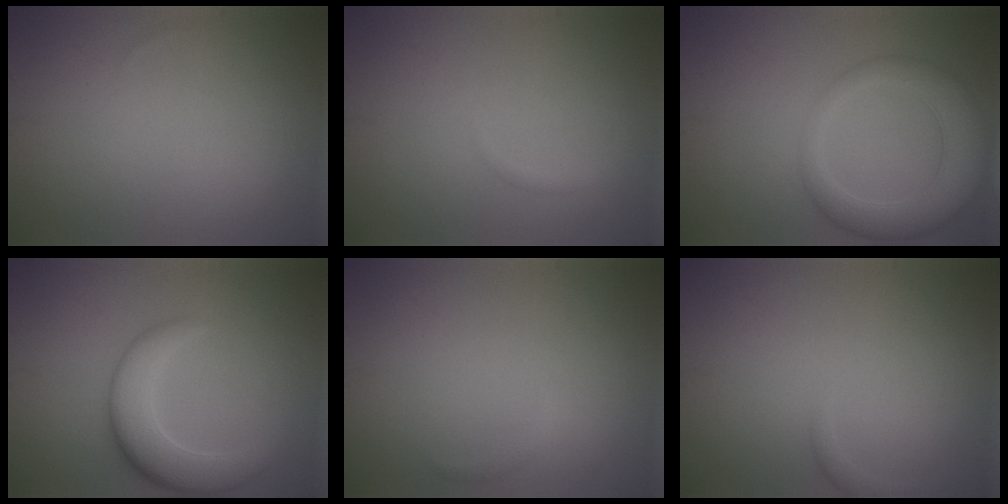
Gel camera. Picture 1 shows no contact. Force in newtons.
{"total": 0.7, "press": 0.7, "slide": 0.1}
{"total": 6.0, "press": 6.0, "slide": 0.4}
{"total": 5.9, "press": 5.9, "slide": 0.6}
{"total": 0.6, "press": 0.6, "slide": 0.1}
{"total": 0.8, "press": 0.8, "slide": 0.1}